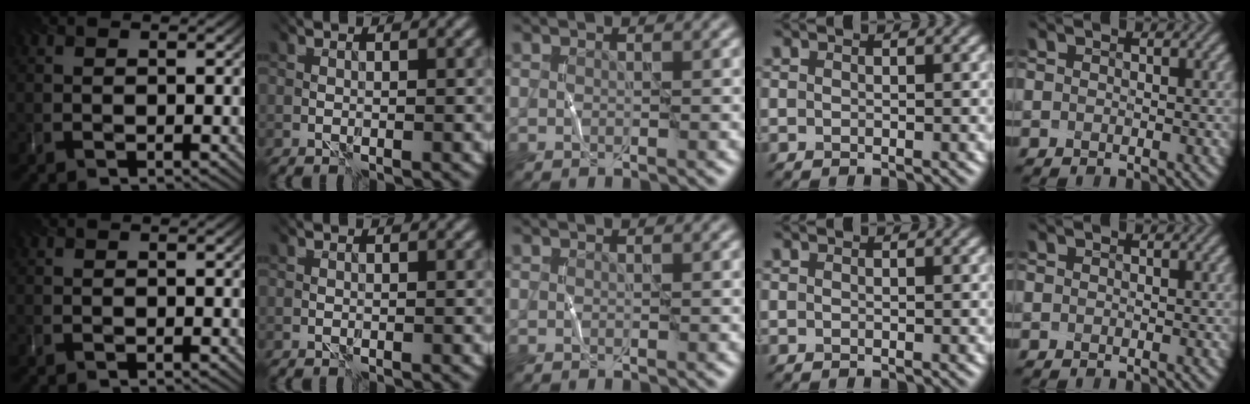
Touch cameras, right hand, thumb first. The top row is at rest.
{}